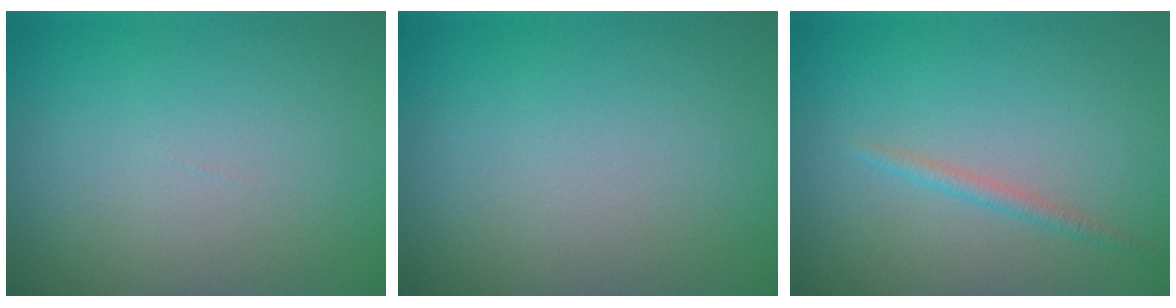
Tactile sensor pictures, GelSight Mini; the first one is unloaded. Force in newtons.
{"total": 0.0}
{"total": 1.2, "press": 1.2, "slide": 0.0}